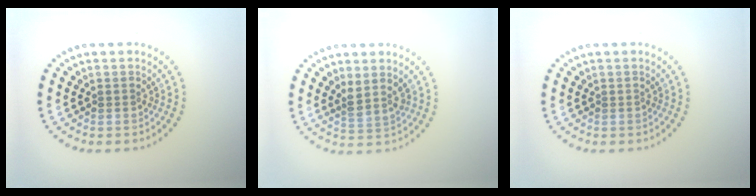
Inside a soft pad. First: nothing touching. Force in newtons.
{"total": 1.9, "press": 1.5, "slide": 1.2}
{"total": 0.0}